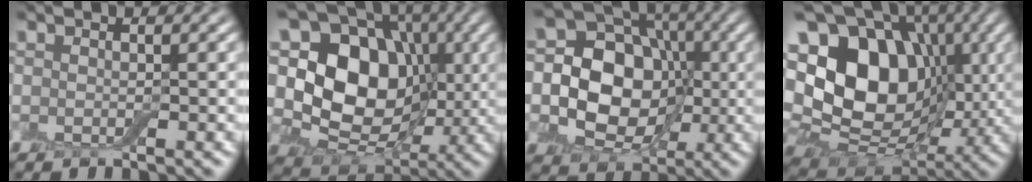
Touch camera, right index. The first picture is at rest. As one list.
[{"total": 13.1, "force": [1.9, 10.1, 8.1], "torque": [-0.134, 0.012, 0.016]}, {"total": 13.6, "force": [0.2, 11.2, 7.8], "torque": [-0.129, 0.035, -0.023]}, {"total": 17.5, "force": [3.0, 13.4, 10.8], "torque": [-0.193, 0.022, 0.061]}]